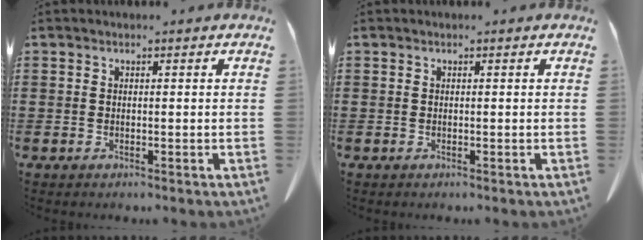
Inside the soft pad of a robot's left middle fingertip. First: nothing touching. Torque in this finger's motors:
{"motor_torque": [0.00, 0.00, 0.00, 0.01]}